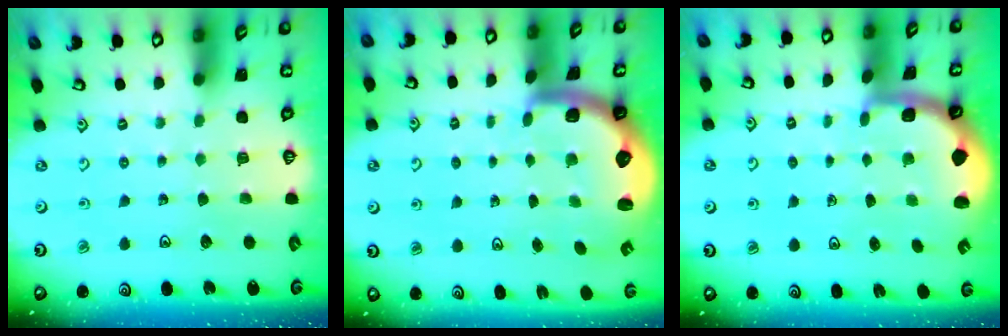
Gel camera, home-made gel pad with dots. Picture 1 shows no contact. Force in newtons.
{"total": 2.8, "press": 2.4, "slide": 1.4}
{"total": 1.5, "press": 1.5, "slide": 0.2}